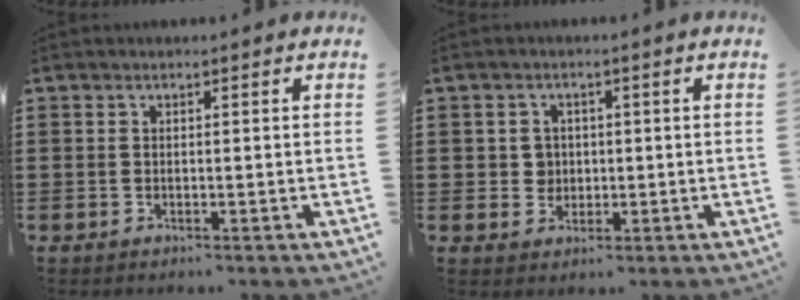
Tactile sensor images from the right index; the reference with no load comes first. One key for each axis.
{"total": 2.9, "fx": 0.1, "fy": 2.7, "fz": 1.1, "tx": -0.031, "ty": 0.009, "tz": 0.000}